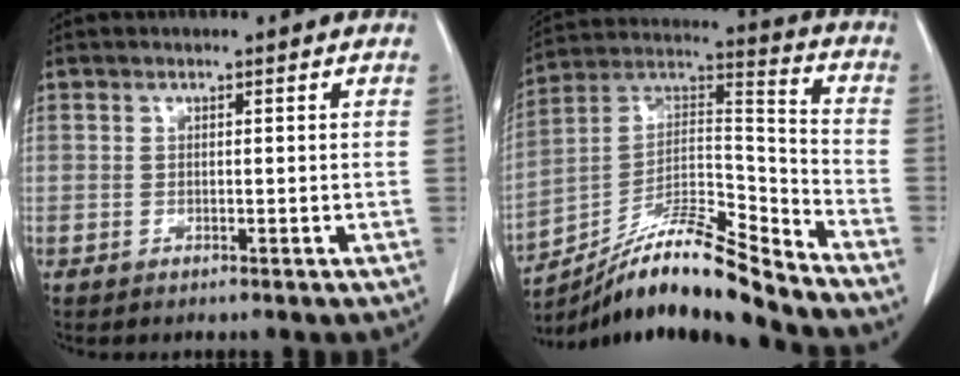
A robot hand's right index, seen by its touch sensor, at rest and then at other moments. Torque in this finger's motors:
{"motor_torque": [0.06, -0.58, 0.07, 0.00]}